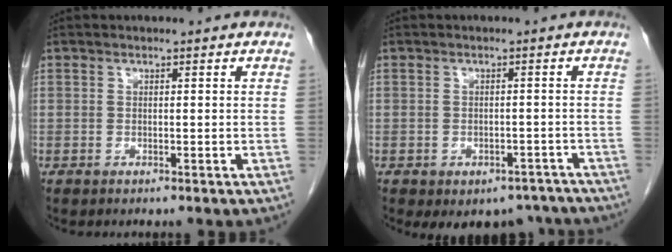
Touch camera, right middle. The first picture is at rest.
{"total": 8.2, "force": [-6.4, 4.7, 1.9], "torque": [-0.007, 0.013, -0.073]}